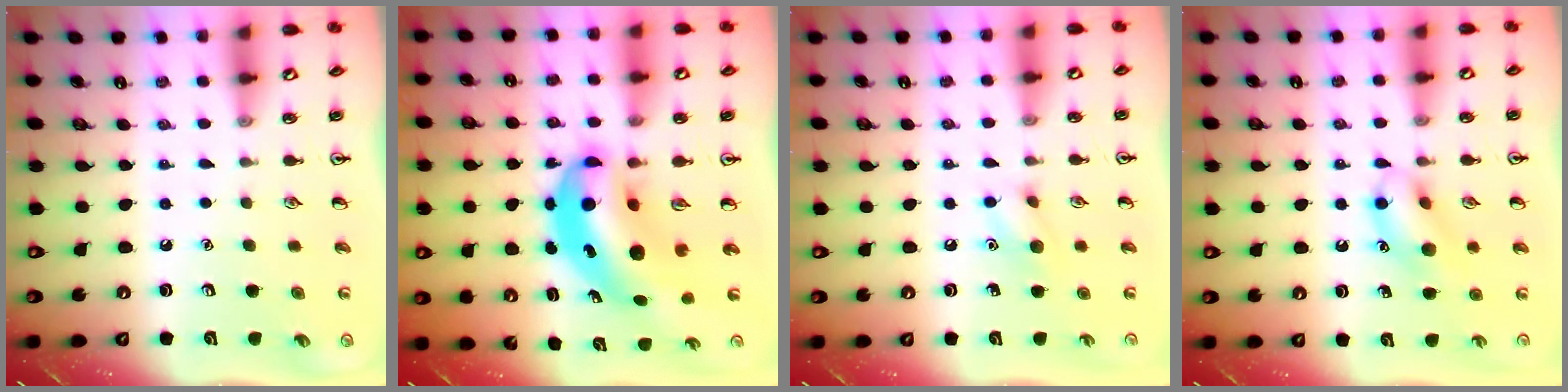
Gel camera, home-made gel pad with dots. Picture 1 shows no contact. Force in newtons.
{"total": 10.6, "press": 10.2, "slide": 2.9}
{"total": 7.8, "press": 7.7, "slide": 1.4}
{"total": 12.1, "press": 11.9, "slide": 2.0}